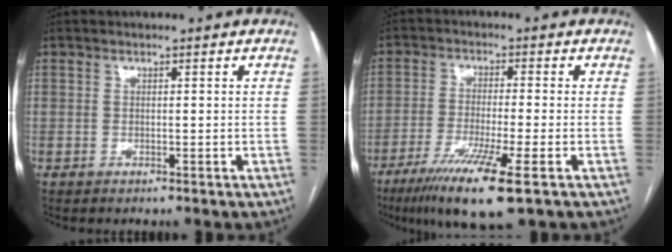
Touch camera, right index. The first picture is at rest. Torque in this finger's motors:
{"motor_torque": [0.90, -0.52, 0.53, 0.10]}